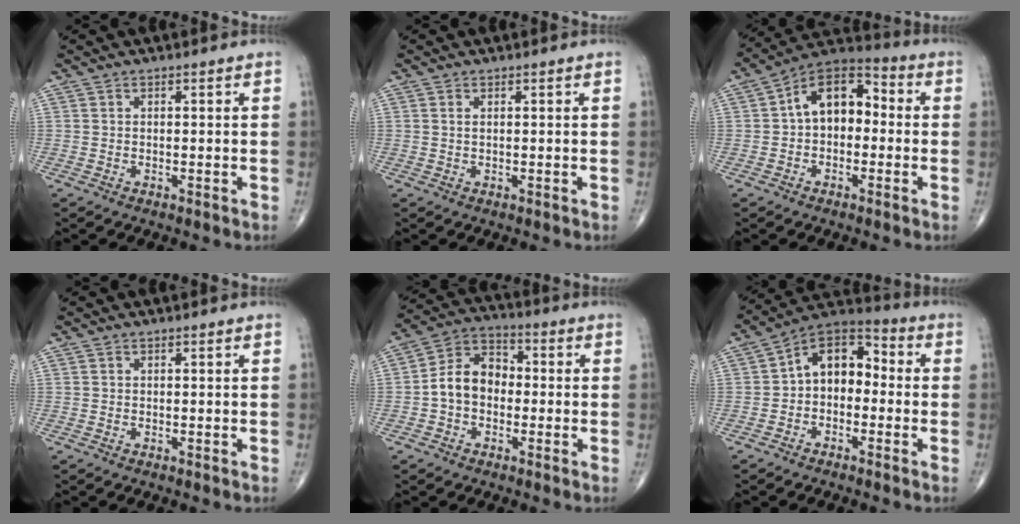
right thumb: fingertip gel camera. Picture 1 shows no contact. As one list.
[{"total": 0.7, "force": [0.3, 0.3, 0.6], "torque": [-0.012, 0.004, 0.005]}, {"total": 11.8, "force": [0.3, 7.8, 8.9], "torque": [-0.109, 0.041, -0.015]}, {"total": 0.0}, {"total": 9.2, "force": [-1.2, 6.8, 6.0], "torque": [-0.085, 0.035, -0.038]}, {"total": 10.5, "force": [-0.6, 7.3, 7.6], "torque": [-0.081, 0.043, -0.033]}]